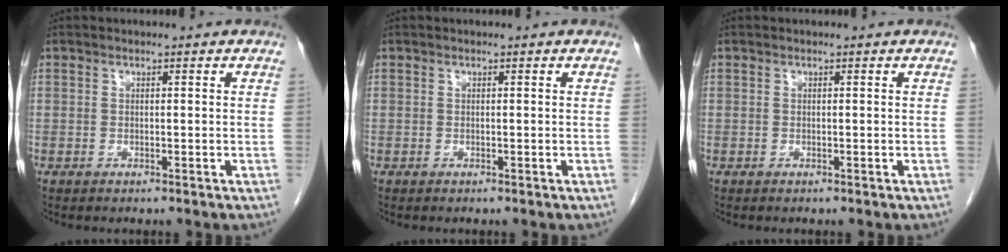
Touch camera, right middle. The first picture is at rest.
{"total": 0.0}
{"total": 0.0}